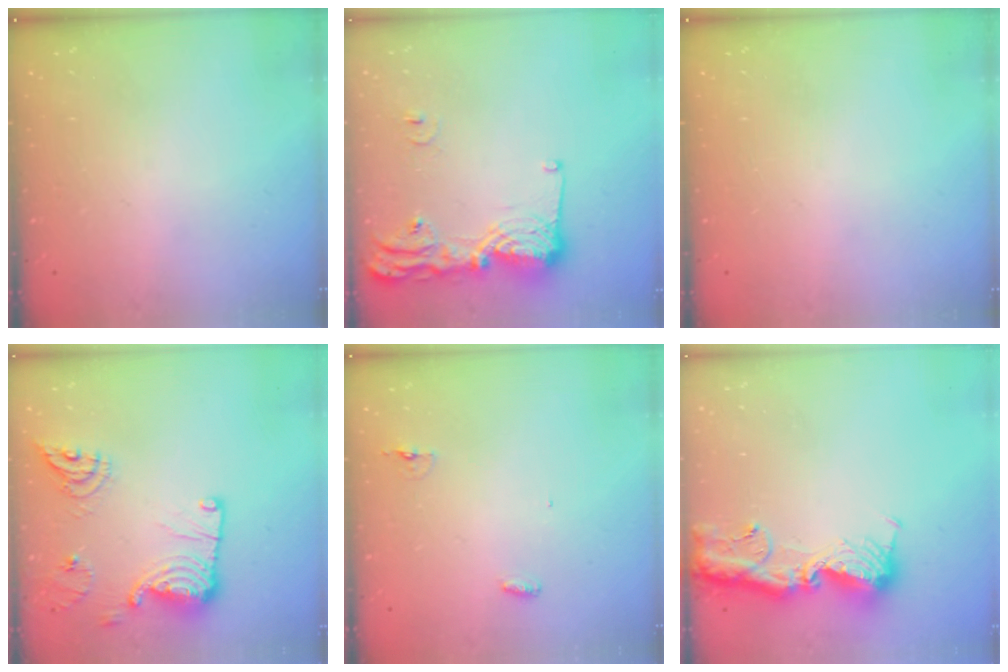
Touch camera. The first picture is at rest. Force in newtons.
{"total": 16.1, "press": 16.1, "slide": 1.2}
{"total": 0.0}
{"total": 19.0, "press": 18.6, "slide": 4.0}
{"total": 7.4, "press": 4.4, "slide": 6.0}
{"total": 15.7, "press": 15.6, "slide": 1.6}